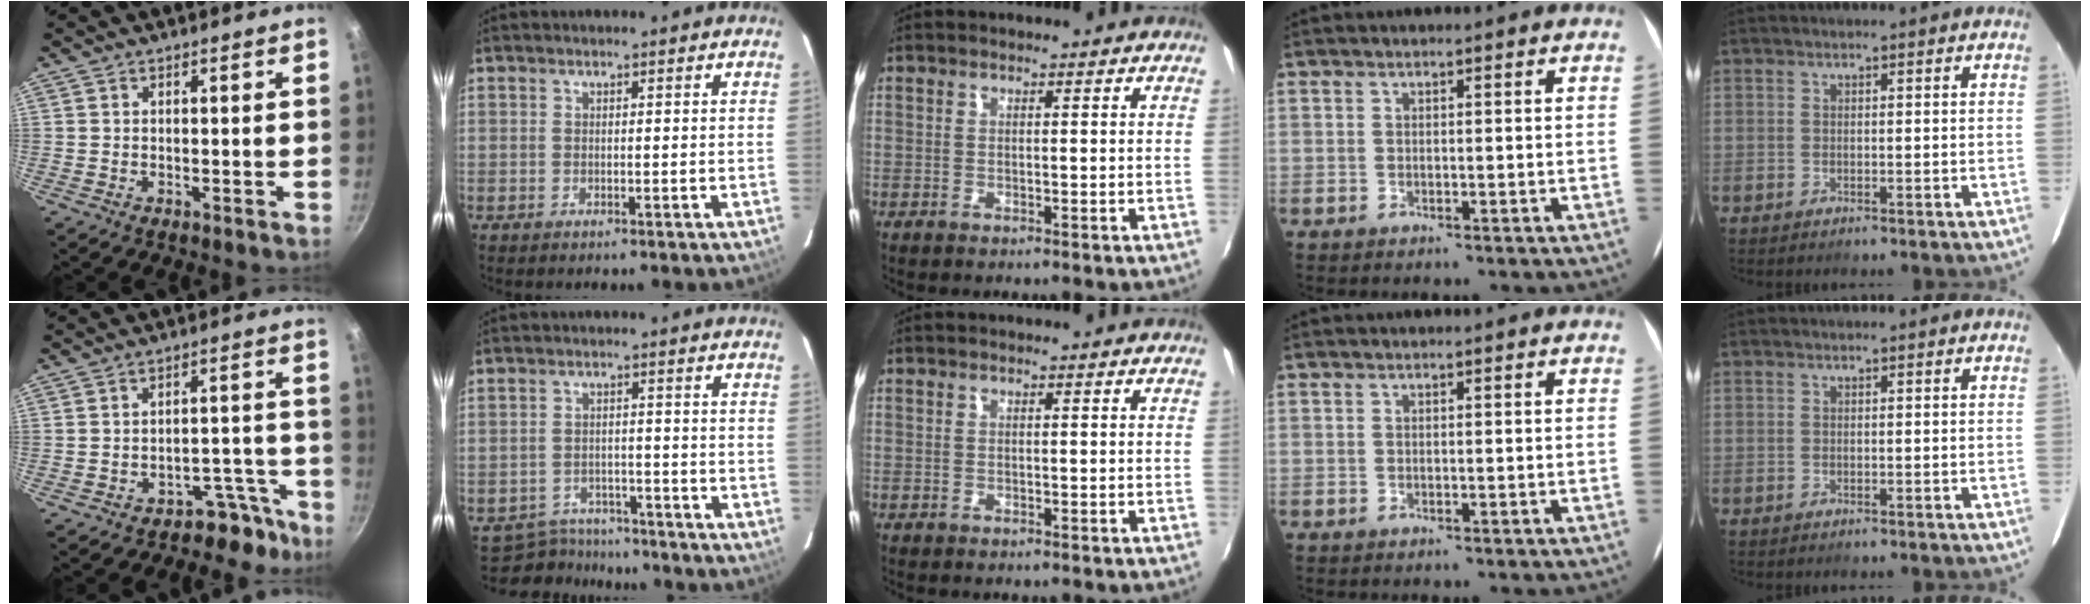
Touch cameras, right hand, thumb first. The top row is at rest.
{"thumb": {"total": 6.9, "force": [-5.4, 4.0, 1.5], "torque": [0.052, 0.075, -0.067]}, "index": {"total": 6.9, "force": [-6.2, 3.1, -0.1], "torque": [-0.013, 0.014, -0.090]}}